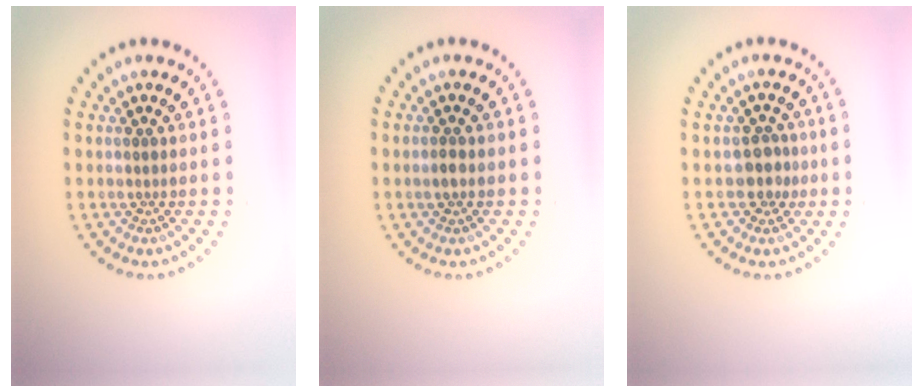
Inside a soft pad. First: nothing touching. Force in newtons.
{"total": 0.9, "press": 0.9, "slide": 0.2}
{"total": 2.0, "press": 1.8, "slide": 1.0}